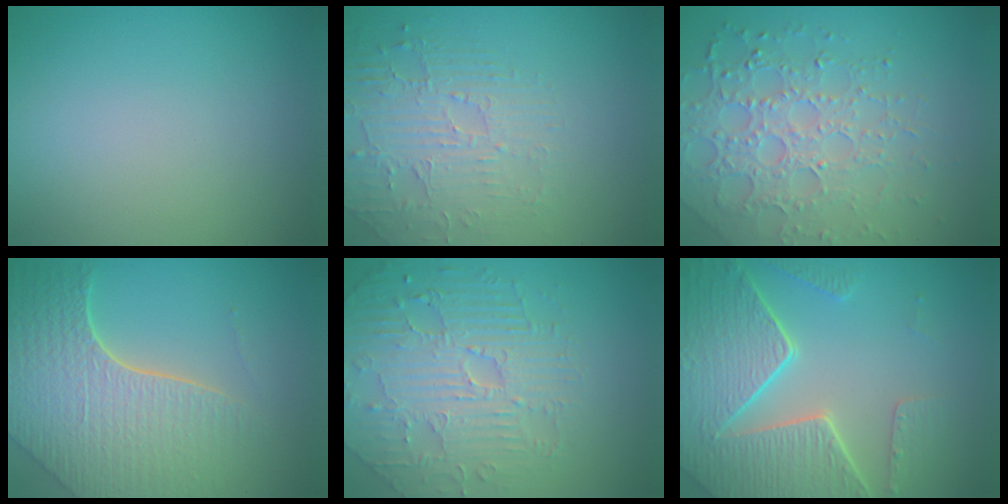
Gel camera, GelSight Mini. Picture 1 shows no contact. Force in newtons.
{"total": 2.6, "press": 2.1, "slide": 1.5}
{"total": 5.9, "press": 4.7, "slide": 3.6}
{"total": 7.2, "press": 5.6, "slide": 4.5}
{"total": 4.7, "press": 4.7, "slide": 0.5}
{"total": 8.2, "press": 6.1, "slide": 5.5}